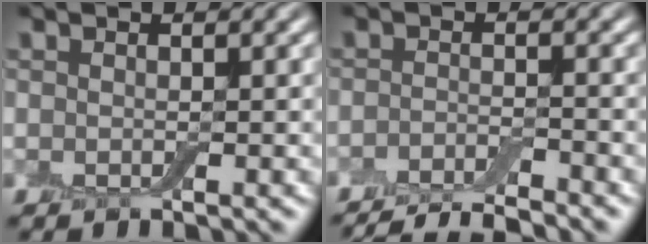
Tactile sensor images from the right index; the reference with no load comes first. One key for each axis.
{"total": 5.1, "fx": -4.6, "fy": 0.8, "fz": 2.1, "tx": -0.030, "ty": -0.005, "tz": -0.080}